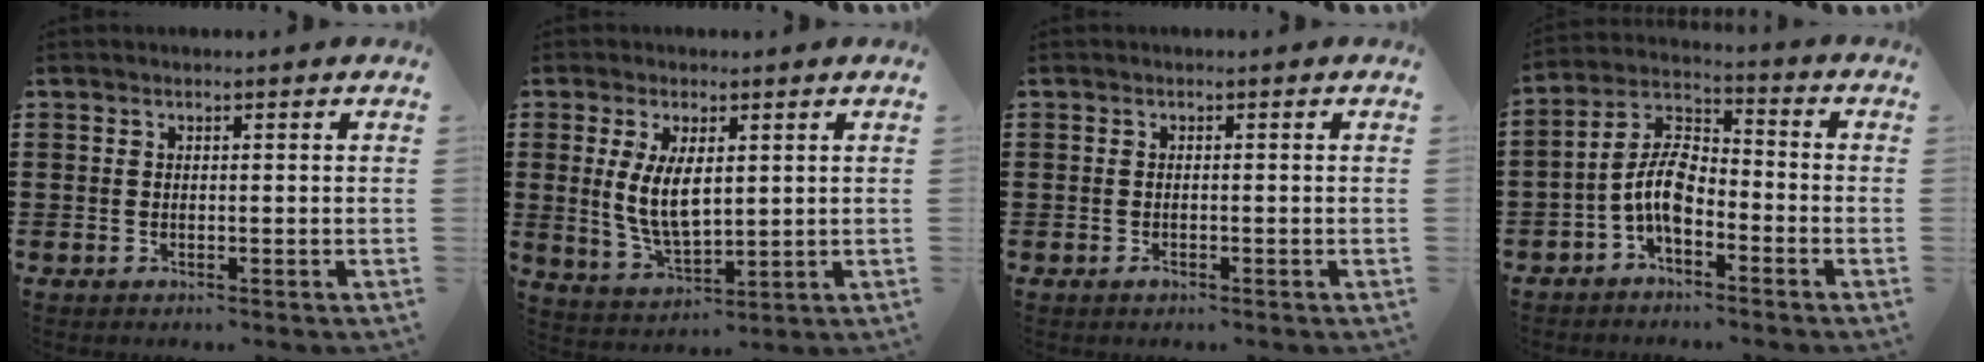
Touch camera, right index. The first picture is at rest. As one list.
[{"total": 7.0, "force": [1.0, 3.3, 6.0], "torque": [-0.118, 0.001, 0.017]}, {"total": 0.8, "force": [-0.4, 0.4, 0.5], "torque": [-0.012, -0.003, -0.006]}, {"total": 7.5, "force": [-2.8, 3.8, 5.9], "torque": [-0.147, -0.001, -0.062]}]